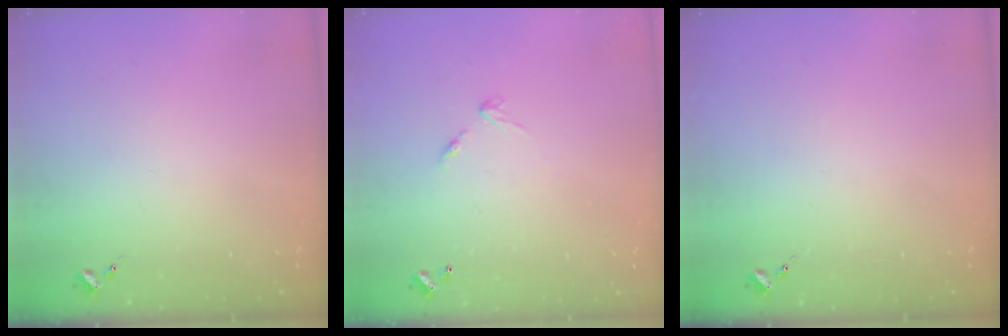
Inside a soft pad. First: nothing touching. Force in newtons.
{"total": 6.0, "press": 6.0, "slide": 0.5}
{"total": 0.0}